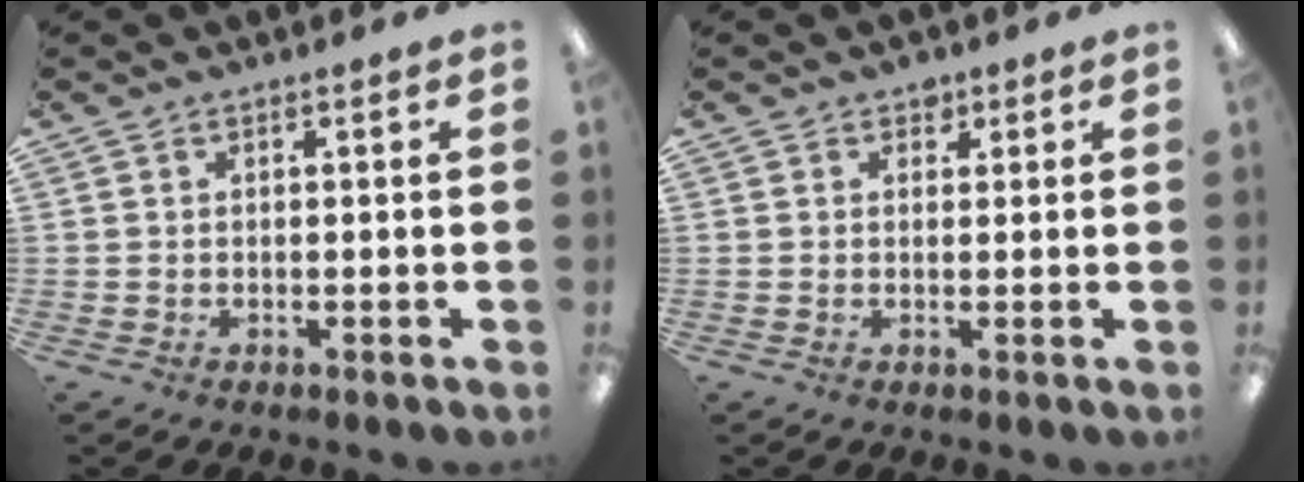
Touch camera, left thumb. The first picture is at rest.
{"total": 1.9, "force": [1.3, 1.3, 0.5], "torque": [0.005, -0.004, 0.020]}